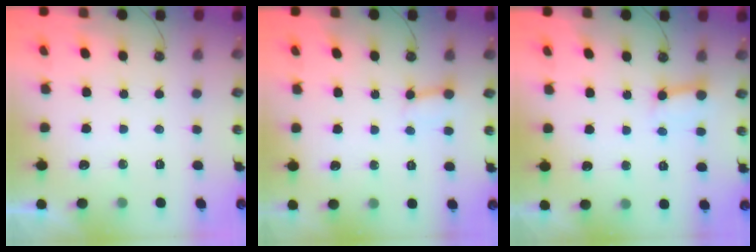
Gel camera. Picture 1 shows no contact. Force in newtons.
{"total": 2.9, "press": 2.9, "slide": 0.4}
{"total": 3.6, "press": 3.6, "slide": 0.3}